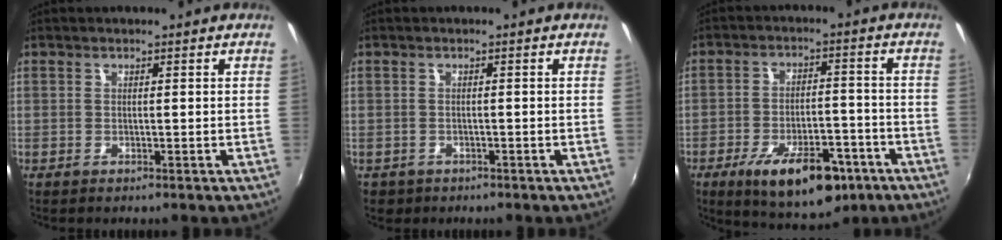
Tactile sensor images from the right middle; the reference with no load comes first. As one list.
[{"total": 2.8, "force": [-1.4, 2.2, 0.9], "torque": [-0.025, -0.006, -0.018]}, {"total": 15.3, "force": [-8.8, 6.4, 10.7], "torque": [-0.186, -0.010, -0.125]}]